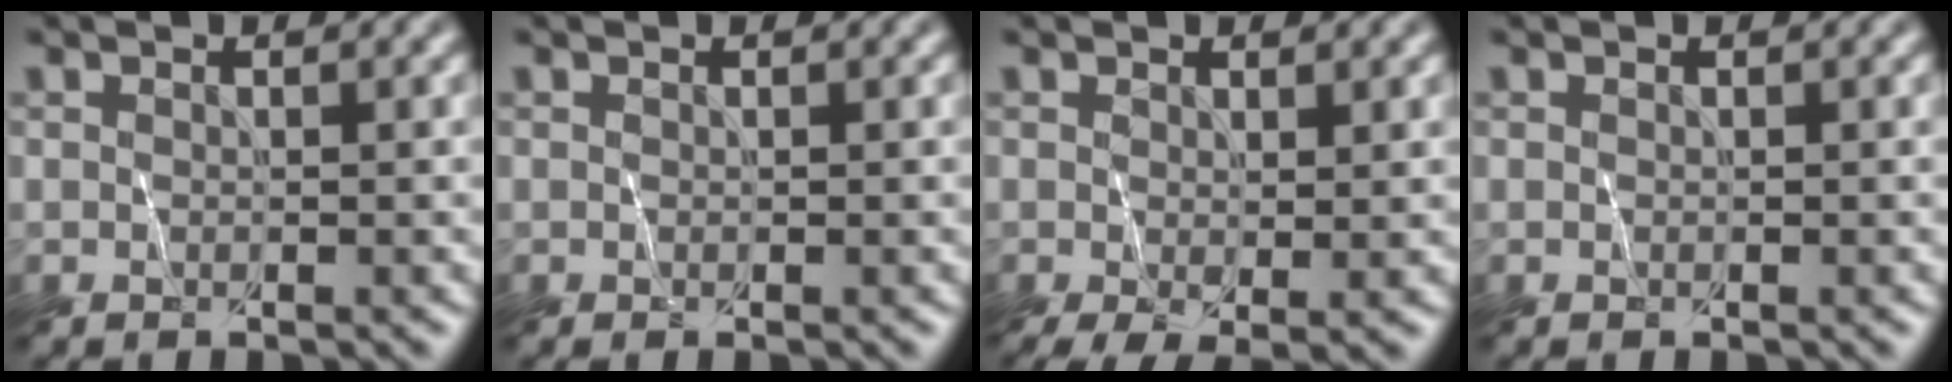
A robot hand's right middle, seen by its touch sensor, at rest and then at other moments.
{"total": 0.0}
{"total": 2.8, "force": [-0.7, 1.3, 2.4], "torque": [-0.056, -0.006, -0.012]}
{"total": 0.0}